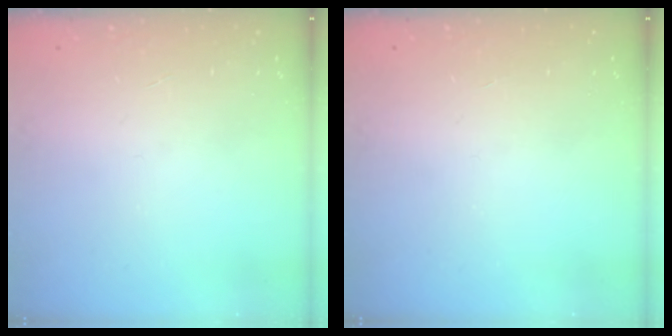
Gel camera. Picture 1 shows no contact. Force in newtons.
{"total": 0.0}